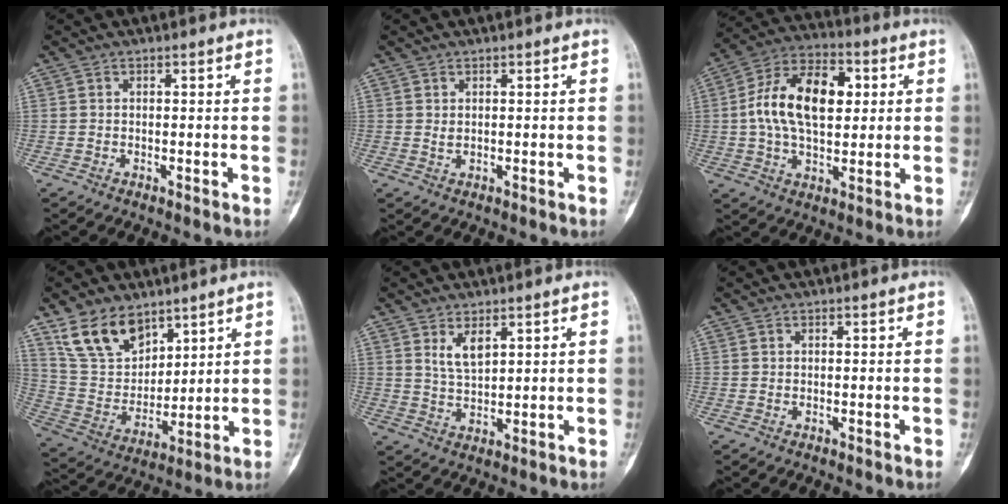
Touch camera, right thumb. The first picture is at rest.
{"total": 1.0, "force": [0.4, 0.5, 0.8], "torque": [-0.009, -0.002, 0.012]}
{"total": 16.9, "force": [2.4, 9.9, 13.4], "torque": [-0.223, 0.017, 0.035]}
{"total": 13.7, "force": [9.2, 8.0, 6.1], "torque": [-0.090, -0.044, 0.193]}
{"total": 4.4, "force": [2.4, 1.9, 3.2], "torque": [-0.053, -0.020, 0.051]}
{"total": 0.0}